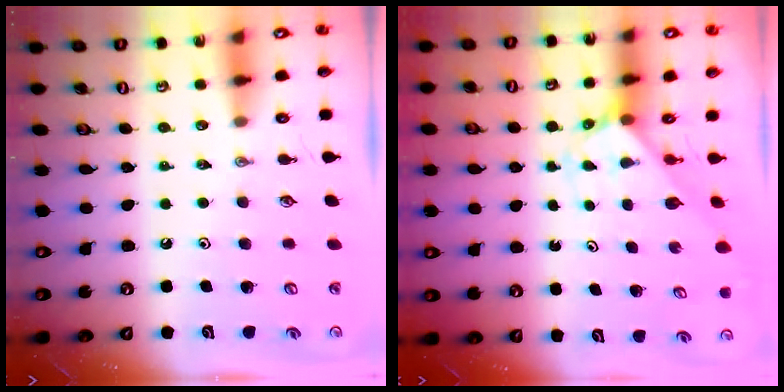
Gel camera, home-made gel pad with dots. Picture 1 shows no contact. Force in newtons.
{"total": 2.2, "press": 2.2, "slide": 0.1}